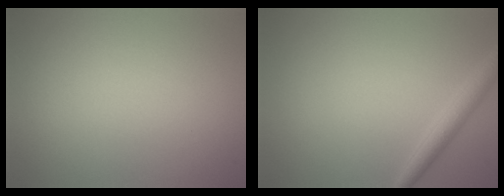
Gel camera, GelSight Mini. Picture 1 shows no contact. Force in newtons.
{"total": 2.2, "press": 2.2, "slide": 0.1}